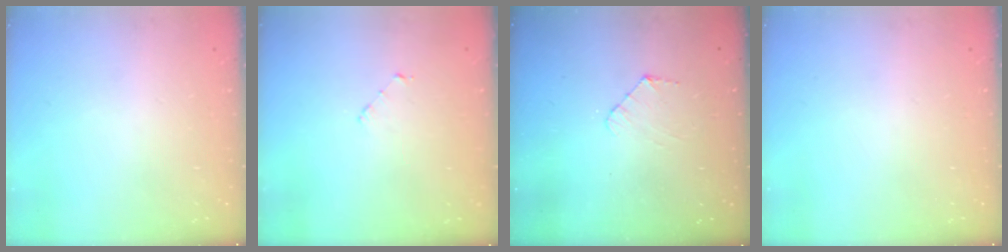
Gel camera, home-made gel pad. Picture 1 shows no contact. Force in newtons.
{"total": 2.9, "press": 2.9, "slide": 0.2}
{"total": 3.6, "press": 3.6, "slide": 0.3}
{"total": 0.0}